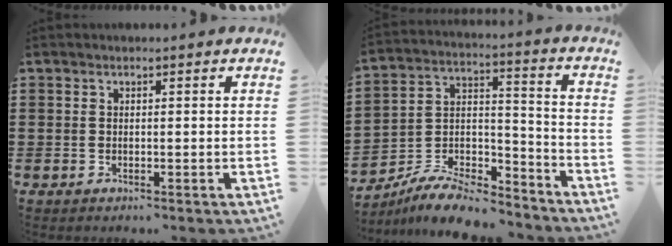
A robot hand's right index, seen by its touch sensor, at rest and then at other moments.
{"total": 9.1, "force": [-8.4, 2.2, 2.8], "torque": [-0.048, 0.025, -0.161]}